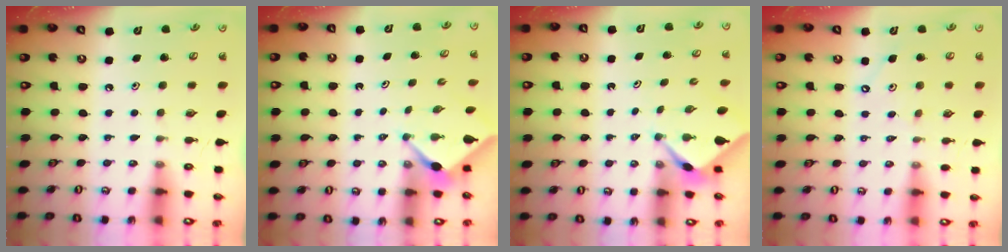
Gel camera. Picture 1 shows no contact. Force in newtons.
{"total": 2.5, "press": 2.5, "slide": 0.3}
{"total": 2.2, "press": 2.2, "slide": 0.2}
{"total": 3.8, "press": 3.8, "slide": 0.3}